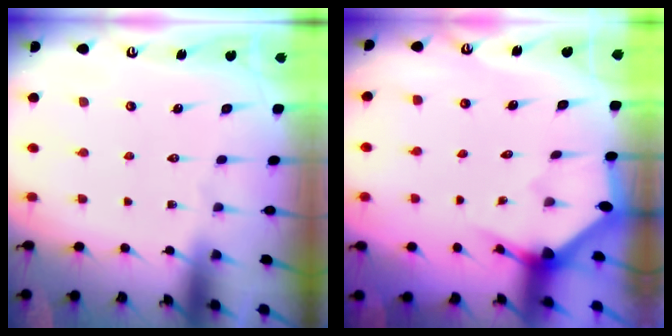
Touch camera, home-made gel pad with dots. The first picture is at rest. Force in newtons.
{"total": 2.6, "press": 2.6, "slide": 0.2}